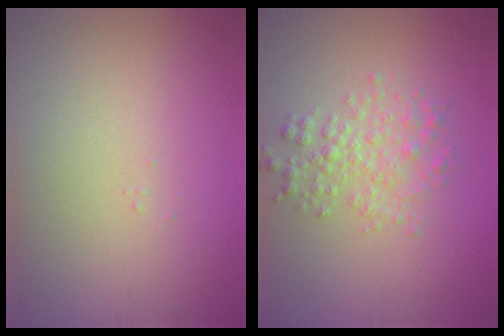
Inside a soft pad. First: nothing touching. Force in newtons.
{"total": 2.8, "press": 2.8, "slide": 0.0}